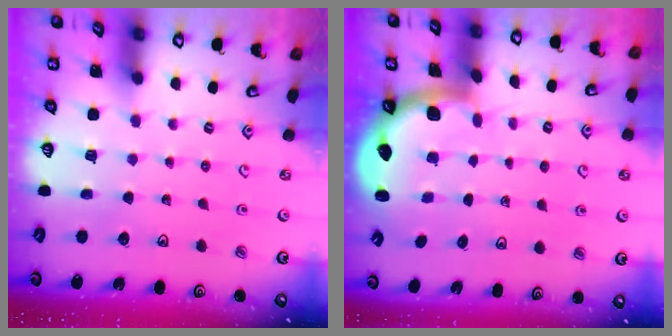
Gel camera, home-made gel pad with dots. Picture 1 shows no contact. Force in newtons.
{"total": 1.9, "press": 1.8, "slide": 0.3}